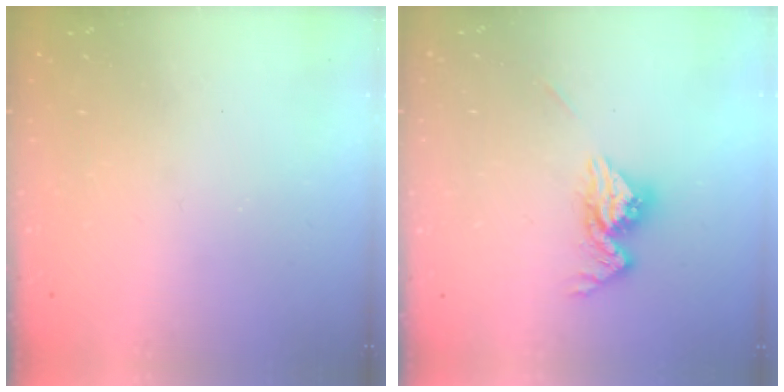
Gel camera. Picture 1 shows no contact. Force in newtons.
{"total": 10.7, "press": 10.6, "slide": 0.8}